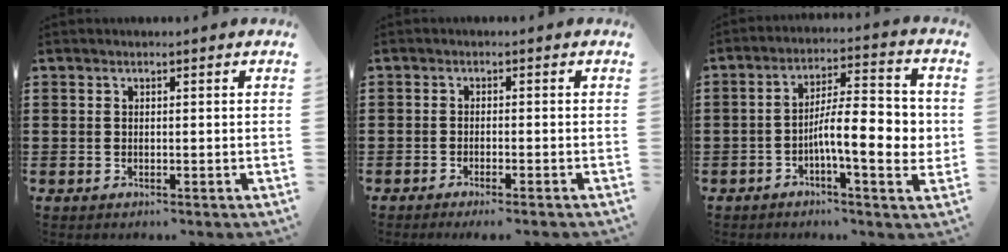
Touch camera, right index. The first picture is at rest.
{"total": 1.4, "force": [-1.2, -0.3, 0.7], "torque": [-0.012, -0.002, -0.022]}
{"total": 10.4, "force": [-1.6, 3.0, 9.8], "torque": [-0.152, -0.001, -0.029]}